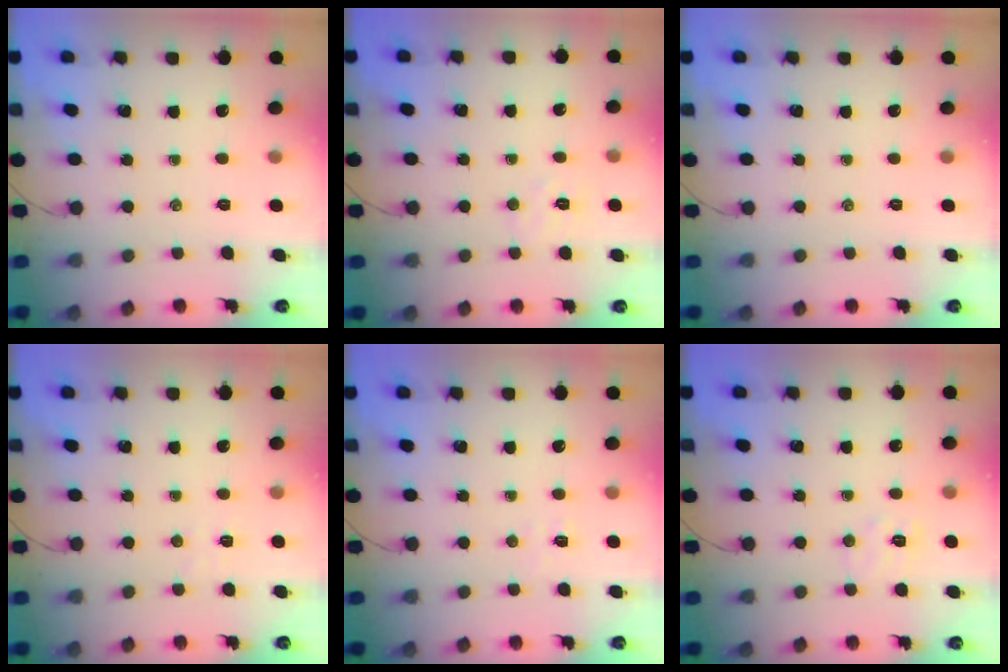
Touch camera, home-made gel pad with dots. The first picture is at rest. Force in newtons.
{"total": 4.6, "press": 4.5, "slide": 0.9}
{"total": 0.0}
{"total": 2.6, "press": 2.5, "slide": 0.8}
{"total": 2.9, "press": 2.8, "slide": 0.9}
{"total": 5.9, "press": 5.7, "slide": 1.4}